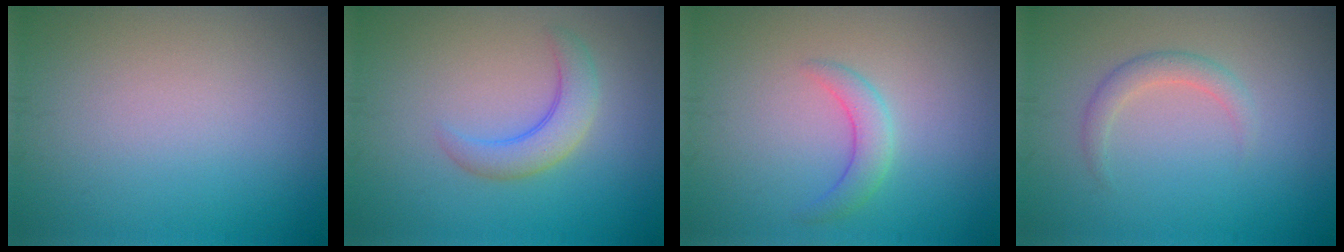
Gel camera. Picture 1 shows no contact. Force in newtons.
{"total": 3.2, "press": 3.2, "slide": 0.3}
{"total": 2.1, "press": 2.1, "slide": 0.1}
{"total": 1.8, "press": 1.7, "slide": 0.1}